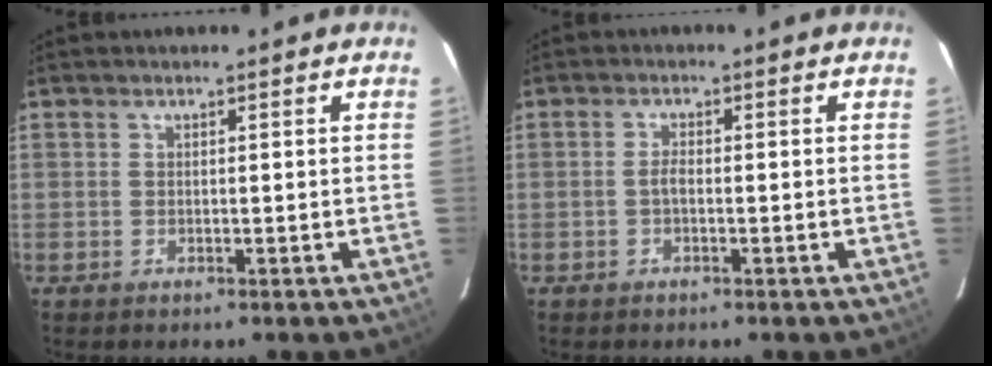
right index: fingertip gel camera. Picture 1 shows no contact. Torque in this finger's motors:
{"motor_torque": [0.26, -0.03, 0.23, 0.05]}